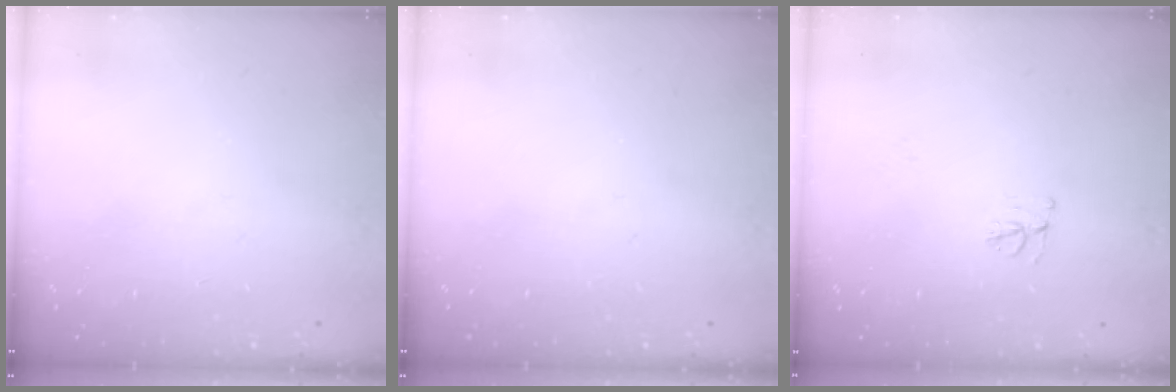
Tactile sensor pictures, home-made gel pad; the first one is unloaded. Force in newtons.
{"total": 0.0}
{"total": 4.7, "press": 4.6, "slide": 0.4}